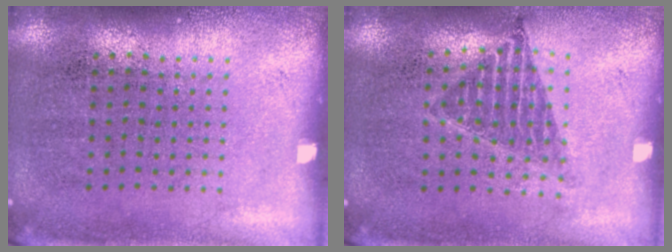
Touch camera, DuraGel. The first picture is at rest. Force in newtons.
{"total": 0.9, "press": 0.8, "slide": 0.4}